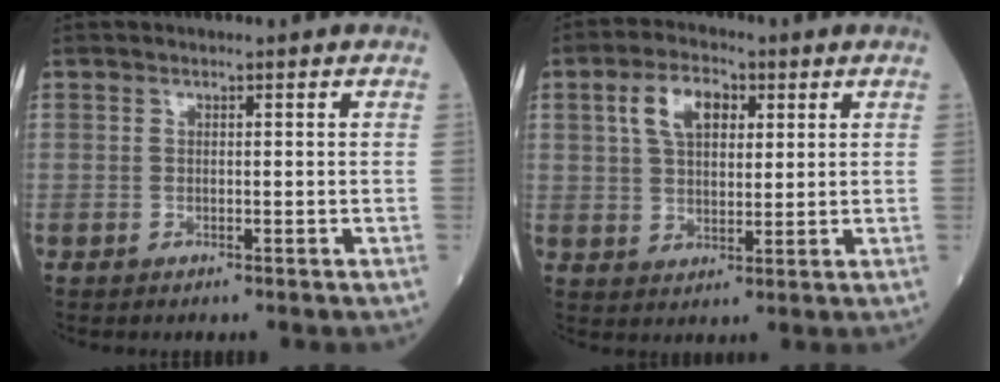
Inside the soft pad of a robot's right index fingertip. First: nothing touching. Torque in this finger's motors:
{"motor_torque": [1.08, 0.45, 0.51, 0.13]}